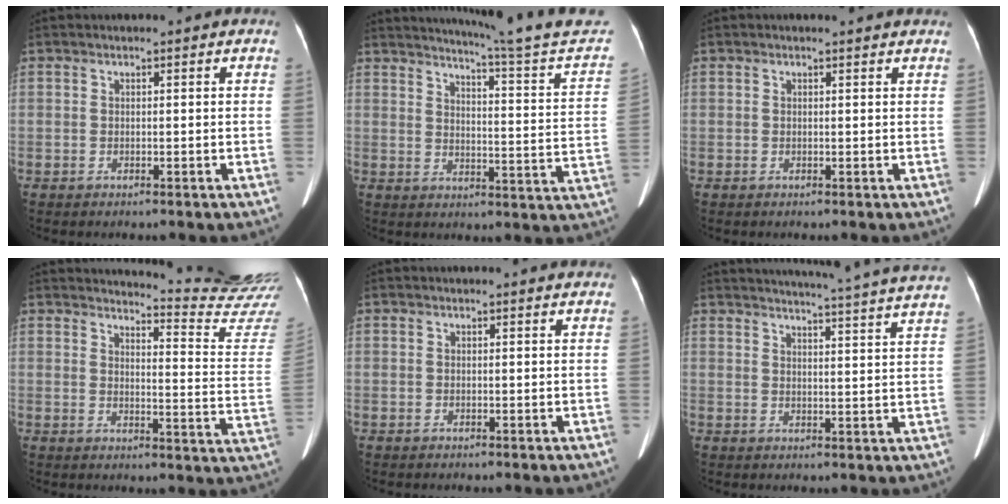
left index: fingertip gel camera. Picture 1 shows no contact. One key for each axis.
{"total": 20.2, "fx": 18.8, "fy": -1.8, "fz": 7.2, "tx": -0.111, "ty": -0.098, "tz": 0.220}
{"total": 1.5, "fx": 1.4, "fy": 0.1, "fz": 0.4, "tx": -0.013, "ty": 0.003, "tz": 0.011}
{"total": 17.9, "fx": 17.6, "fy": -1.8, "fz": 2.8, "tx": -0.036, "ty": -0.159, "tz": 0.184}
{"total": 2.3, "fx": 2.2, "fy": 0.1, "fz": 0.5, "tx": -0.010, "ty": 0.005, "tz": 0.018}
{"total": 22.0, "fx": 20.6, "fy": -1.5, "fz": 7.5, "tx": -0.114, "ty": -0.061, "tz": 0.241}